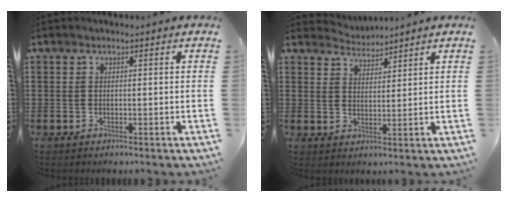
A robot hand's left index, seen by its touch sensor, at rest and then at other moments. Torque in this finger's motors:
{"motor_torque": [-0.47, -0.10, -0.09, -0.05]}